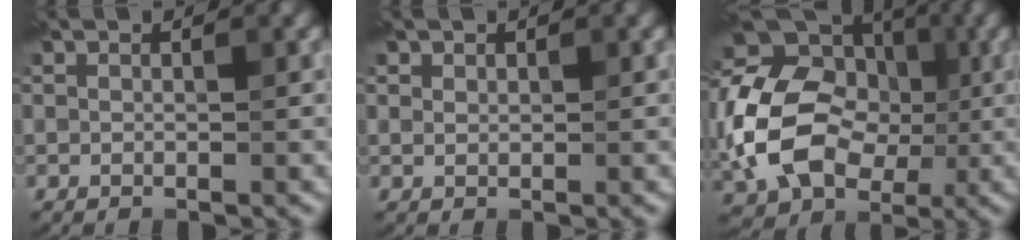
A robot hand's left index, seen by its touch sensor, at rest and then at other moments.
{"total": 1.0, "force": [0.6, 0.7, 0.2], "torque": [-0.008, -0.004, 0.021]}
{"total": 14.6, "force": [-1.9, 11.4, 8.9], "torque": [-0.181, -0.009, -0.052]}